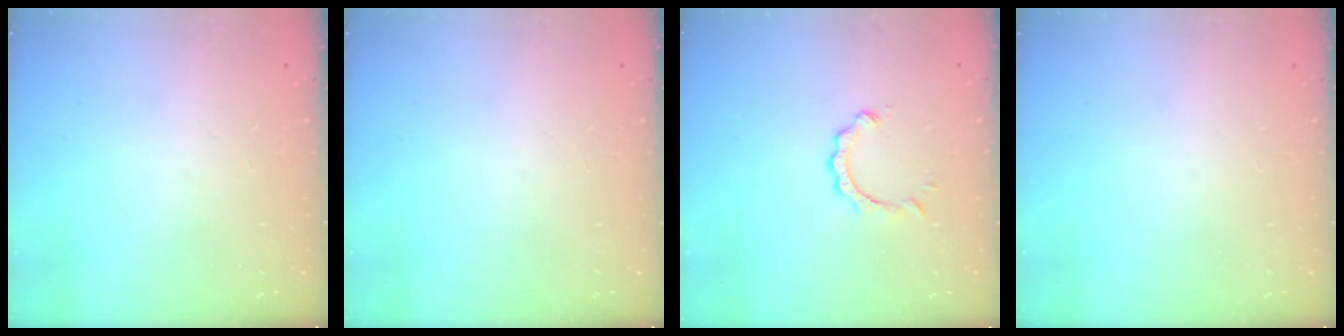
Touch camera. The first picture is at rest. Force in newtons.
{"total": 0.0}
{"total": 2.1, "press": 2.1, "slide": 0.2}
{"total": 0.0}